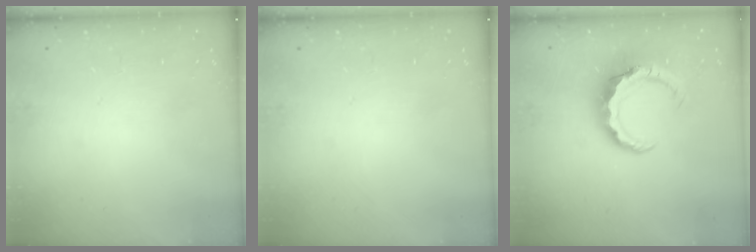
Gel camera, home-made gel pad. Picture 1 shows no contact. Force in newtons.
{"total": 0.0}
{"total": 7.9, "press": 7.7, "slide": 1.7}